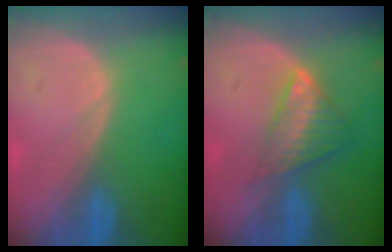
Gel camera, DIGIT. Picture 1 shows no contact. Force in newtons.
{"total": 6.1, "press": 5.3, "slide": 3.1}